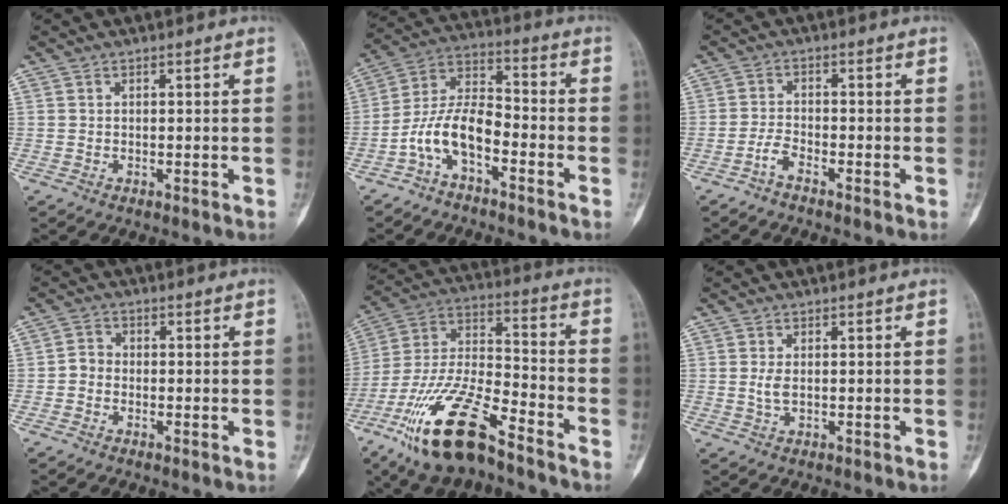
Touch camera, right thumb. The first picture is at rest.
{"total": 10.1, "force": [-4.7, 4.6, 7.6], "torque": [-0.149, 0.064, -0.098]}
{"total": 2.6, "force": [-2.1, 0.7, 1.4], "torque": [-0.032, 0.014, -0.047]}
{"total": 2.4, "force": [-0.8, 2.0, 1.1], "torque": [-0.010, 0.008, -0.024]}
{"total": 20.5, "force": [-13.1, 6.6, 14.4], "torque": [-0.301, 0.055, -0.244]}
{"total": 1.9, "force": [0.0, 0.8, 1.7], "torque": [-0.040, -0.003, 0.002]}